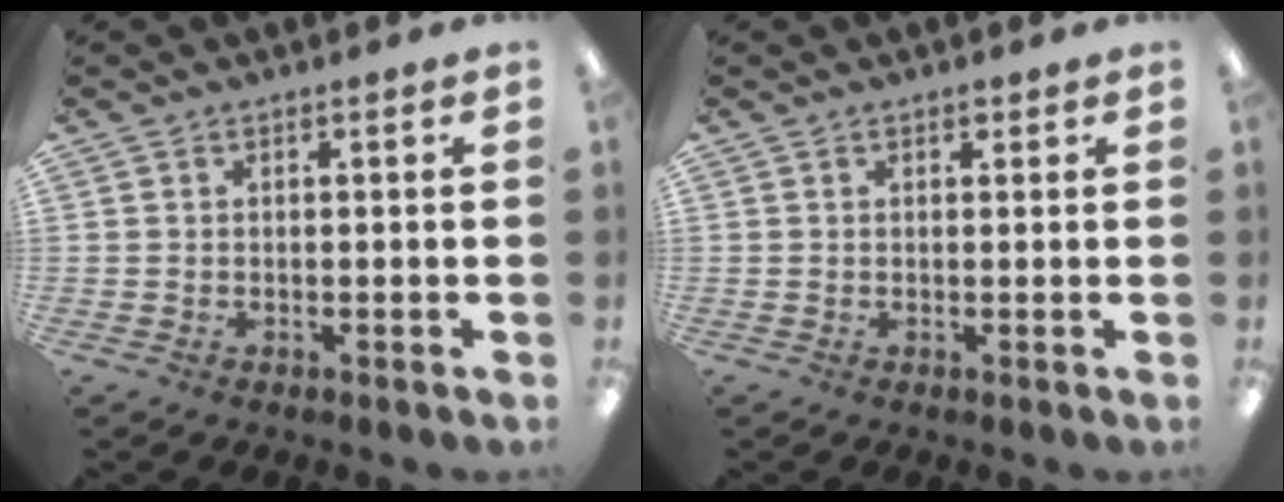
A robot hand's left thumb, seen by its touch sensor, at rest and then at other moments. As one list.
[{"total": 1.0, "force": [0.6, 0.6, 0.4], "torque": [-0.001, -0.001, 0.010]}]